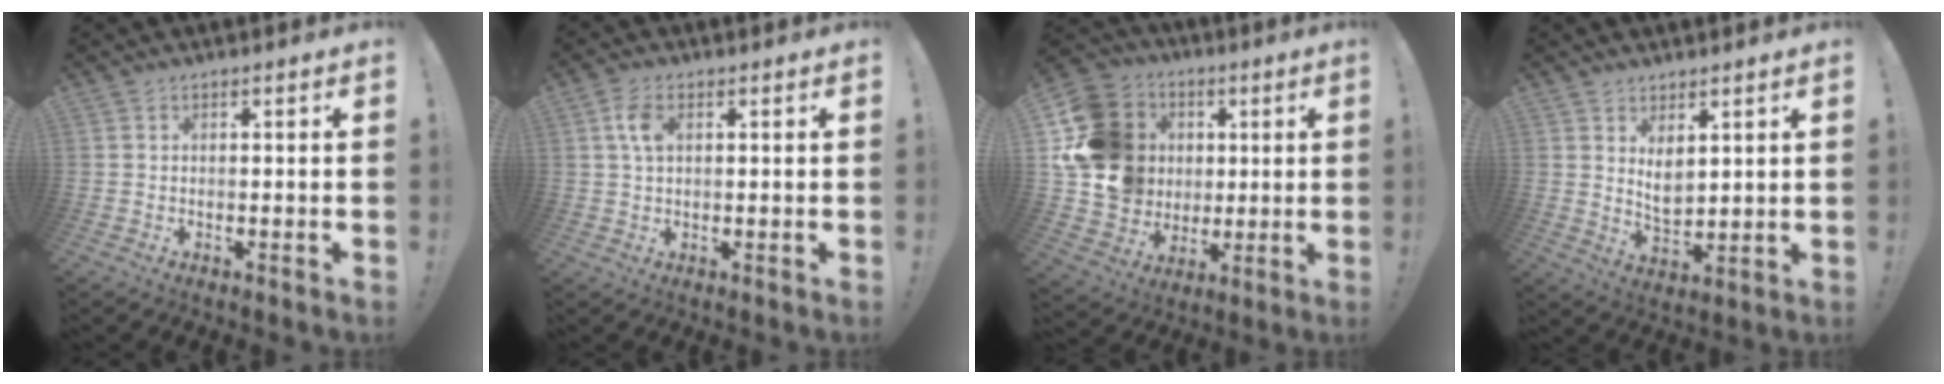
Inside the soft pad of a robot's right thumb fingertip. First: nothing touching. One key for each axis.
{"total": 5.2, "fx": 1.3, "fy": 2.9, "fz": 4.1, "tx": -0.089, "ty": 0.005, "tz": 0.023}
{"total": 20.0, "fx": 3.6, "fy": 17.5, "fz": 9.0, "tx": -0.159, "ty": 0.002, "tz": 0.098}
{"total": 5.9, "fx": 3.3, "fy": 3.1, "fz": 3.7, "tx": -0.065, "ty": -0.024, "tz": 0.059}